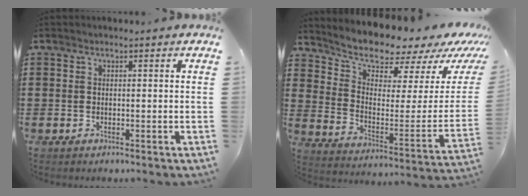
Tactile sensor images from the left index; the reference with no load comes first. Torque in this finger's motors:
{"motor_torque": [2.14, 0.00, 1.05, 0.17]}